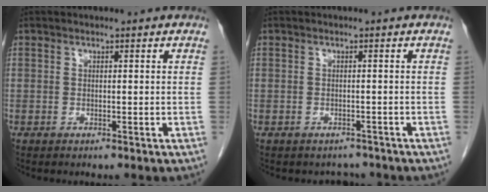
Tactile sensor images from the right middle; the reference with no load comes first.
{"total": 2.5, "force": [-2.2, 1.2, -0.2], "torque": [-0.002, 0.001, -0.031]}